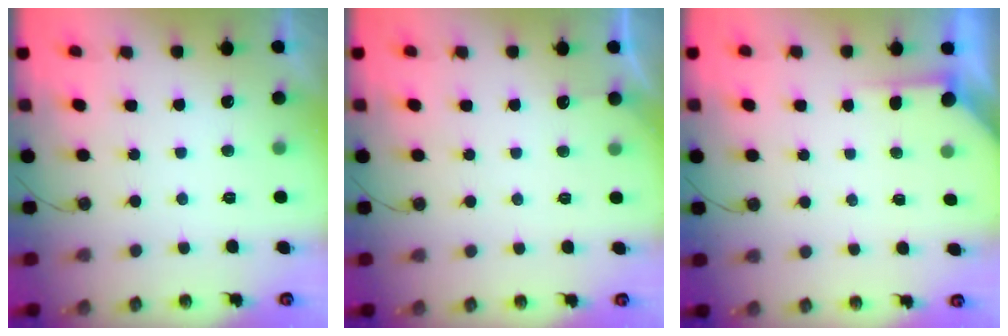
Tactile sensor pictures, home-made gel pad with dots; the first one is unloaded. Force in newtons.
{"total": 2.3, "press": 2.3, "slide": 0.3}
{"total": 2.2, "press": 2.2, "slide": 0.3}